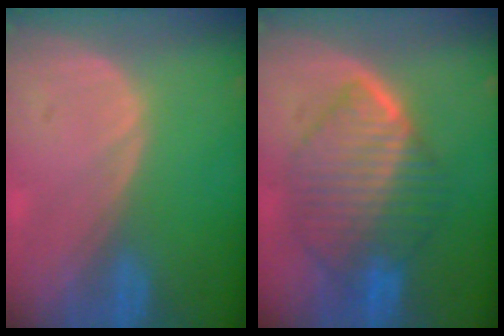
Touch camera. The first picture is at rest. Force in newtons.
{"total": 10.0, "press": 9.9, "slide": 0.8}